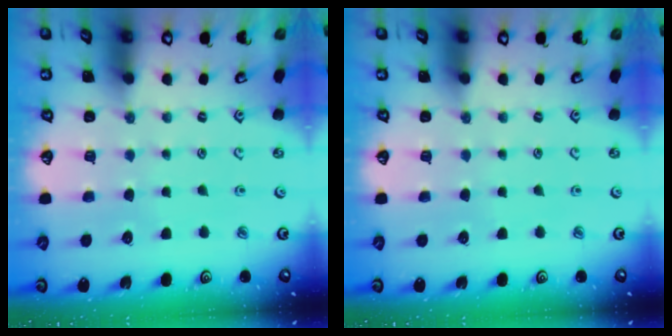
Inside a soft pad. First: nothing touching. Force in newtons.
{"total": 0.0}